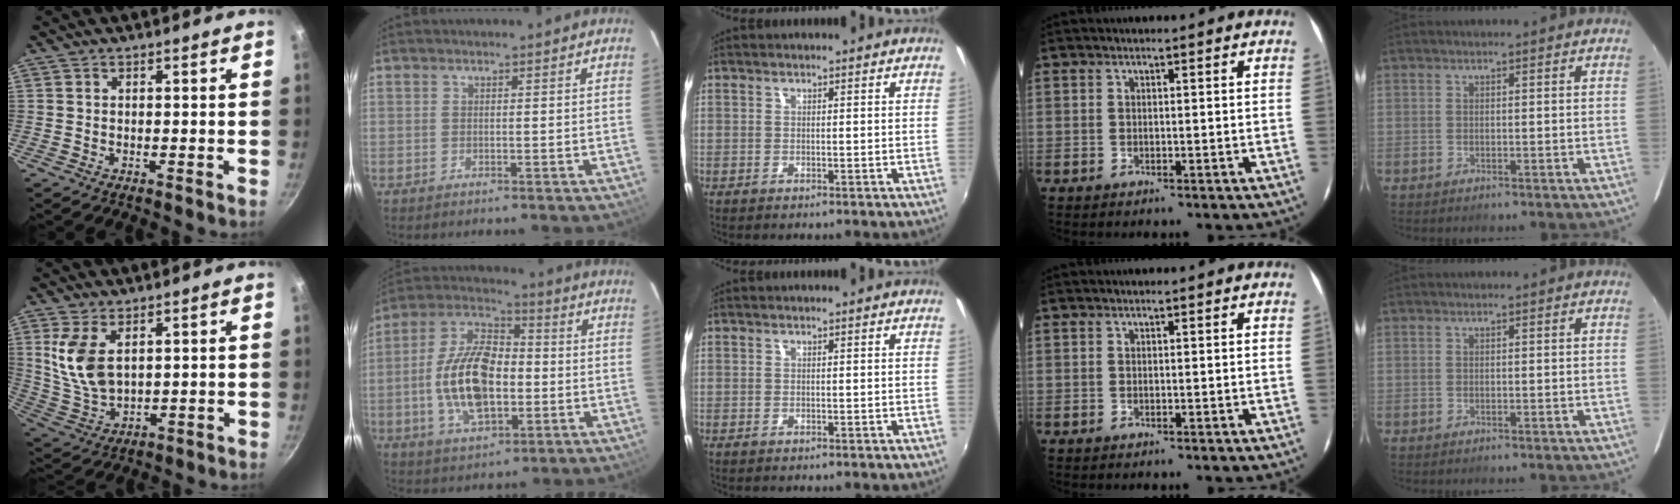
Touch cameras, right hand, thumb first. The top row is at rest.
{"thumb": {"total": 10.2, "force": [3.3, 5.9, 7.7], "torque": [-0.149, -0.024, 0.077]}, "index": {"total": 16.7, "force": [-2.6, 8.9, 14.0], "torque": [-0.278, 0.012, -0.044]}}